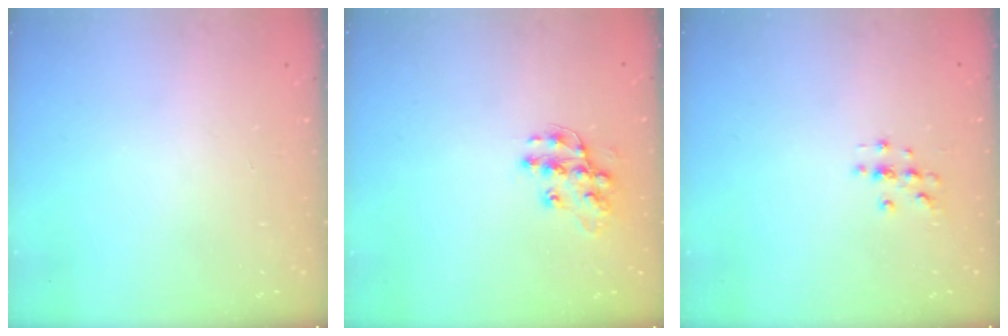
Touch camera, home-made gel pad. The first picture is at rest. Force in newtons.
{"total": 12.2, "press": 12.2, "slide": 0.9}
{"total": 2.0, "press": 2.0, "slide": 0.2}